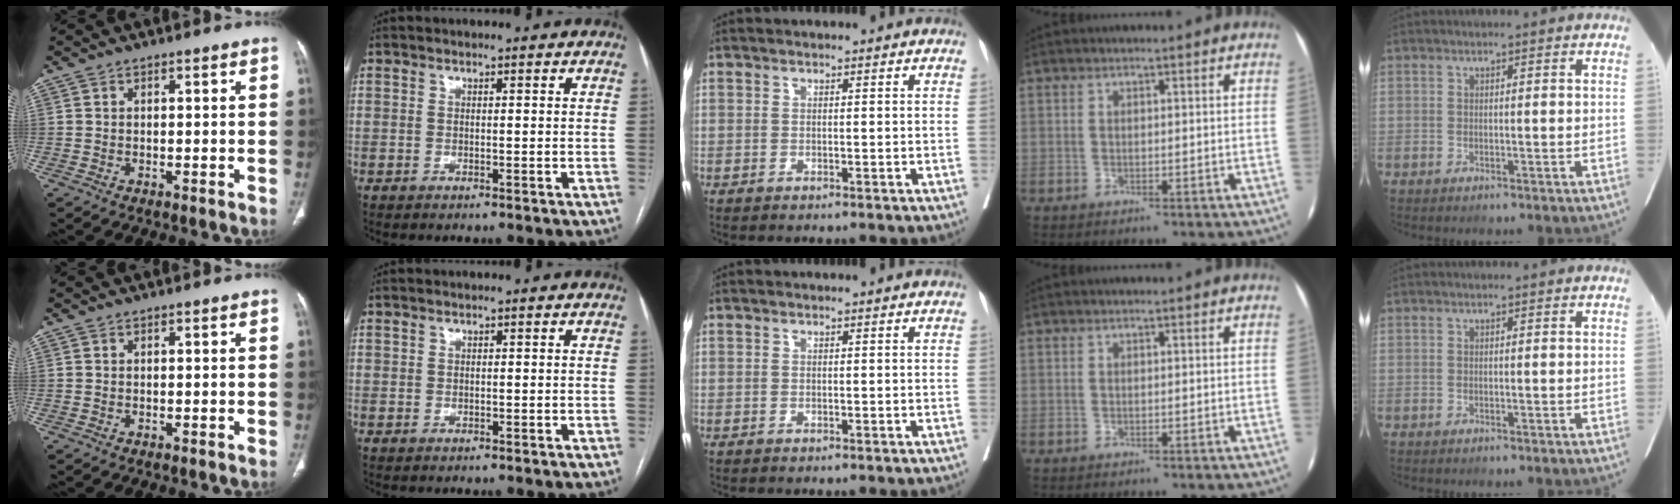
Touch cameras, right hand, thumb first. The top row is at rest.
{}